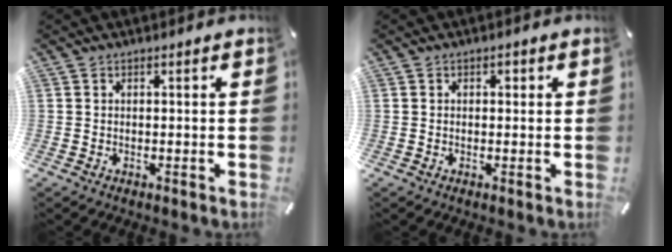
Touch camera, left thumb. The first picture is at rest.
{"total": 1.1, "force": [0.1, 0.9, 0.6], "torque": [-0.014, 0.007, 0.001]}